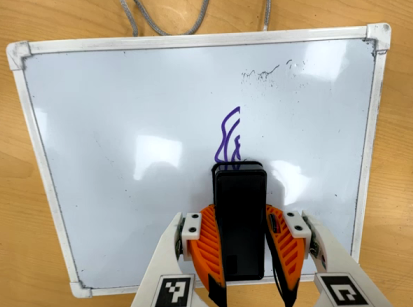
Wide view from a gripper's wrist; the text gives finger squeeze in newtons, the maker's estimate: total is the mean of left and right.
{"total": 7.7, "left": 6.2, "right": 9.1}